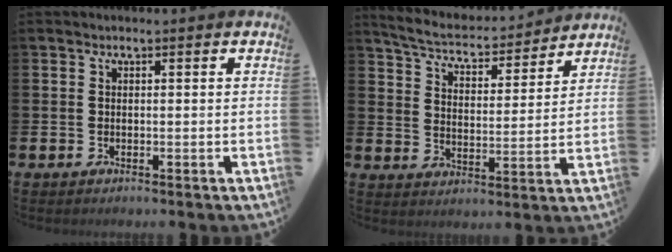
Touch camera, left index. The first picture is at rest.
{"total": 5.7, "force": [5.5, 1.0, 1.4], "torque": [-0.058, -0.042, 0.091]}